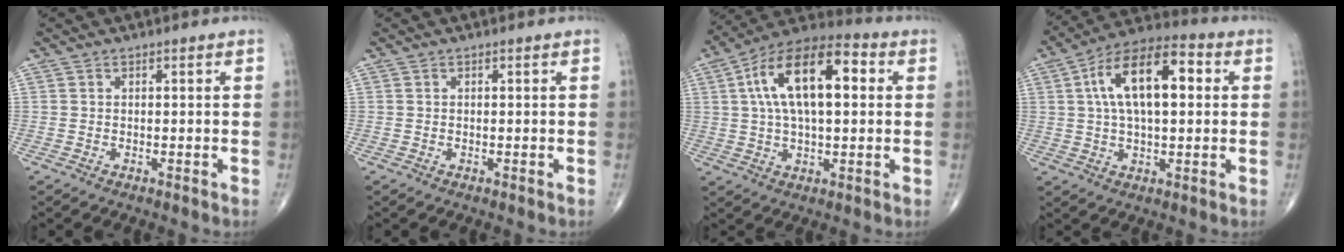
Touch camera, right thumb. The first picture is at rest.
{"total": 0.0}
{"total": 18.3, "force": [3.8, 8.6, 15.7], "torque": [-0.260, 0.028, 0.055]}
{"total": 16.4, "force": [3.3, 7.8, 14.0], "torque": [-0.232, 0.026, 0.048]}